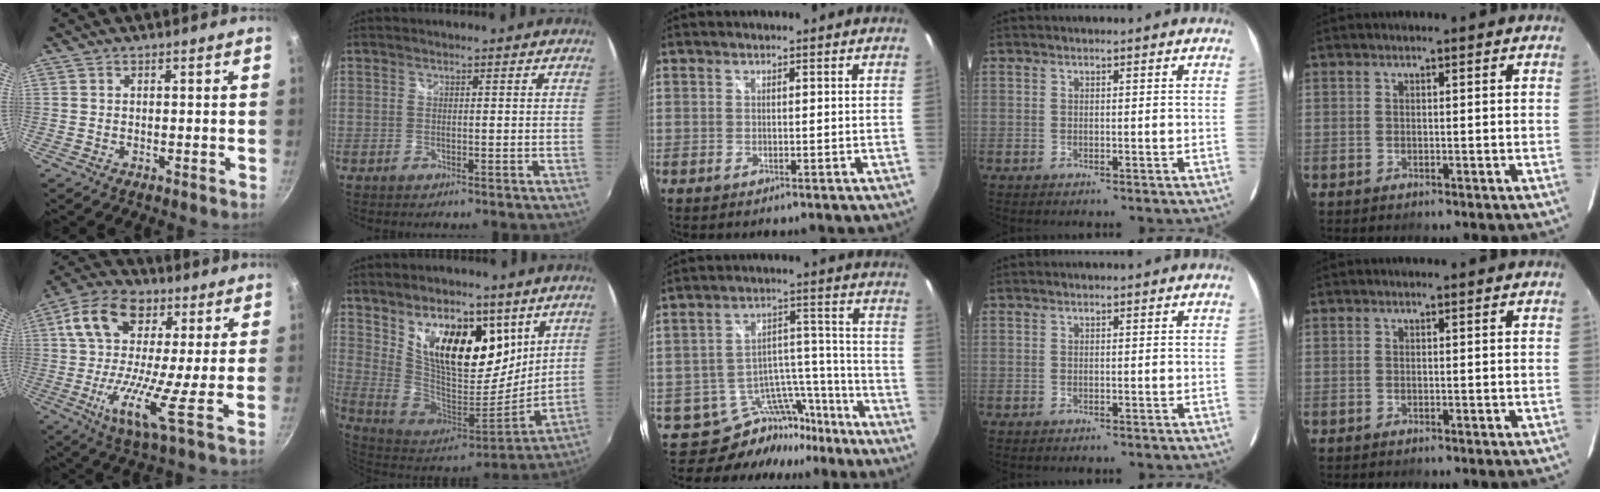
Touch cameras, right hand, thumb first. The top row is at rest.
{"thumb": {"total": 15.5, "force": [2.3, 6.8, 13.7], "torque": [-0.242, 0.002, 0.007]}, "index": {"total": 20.8, "force": [9.3, 11.0, 15.0], "torque": [-0.268, -0.001, 0.174]}, "middle": {"total": 11.2, "force": [-9.9, 5.2, 1.2], "torque": [-0.012, 0.066, -0.147]}}